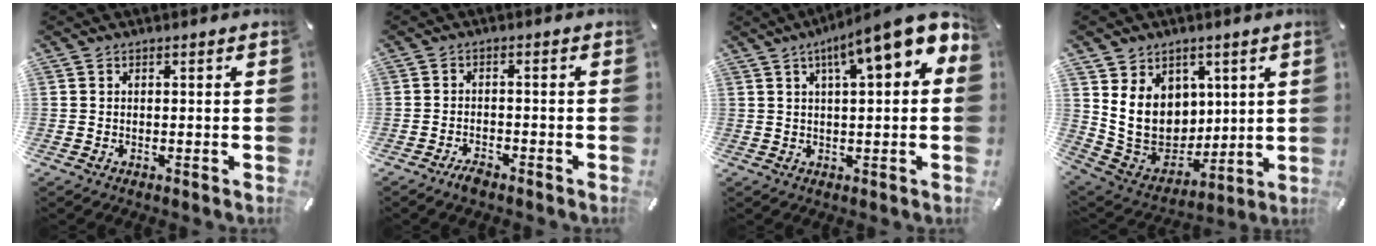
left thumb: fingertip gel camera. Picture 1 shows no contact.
{"total": 3.0, "force": [-2.6, 1.0, 1.1], "torque": [-0.025, 0.013, -0.052]}
{"total": 12.1, "force": [6.3, 2.2, 10.2], "torque": [-0.157, -0.036, 0.101]}
{"total": 14.4, "force": [3.8, 12.6, 5.8], "torque": [-0.115, -0.031, 0.086]}